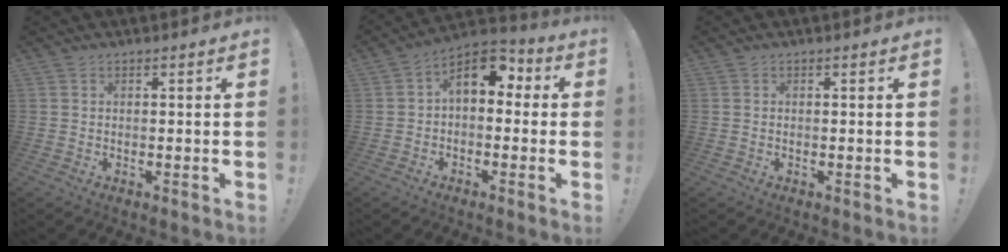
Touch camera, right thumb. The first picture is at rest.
{"total": 10.0, "force": [2.7, 6.2, 7.4], "torque": [-0.114, -0.003, 0.054]}
{"total": 0.0}